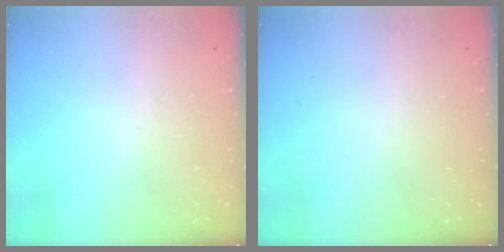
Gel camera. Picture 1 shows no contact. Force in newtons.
{"total": 0.0}